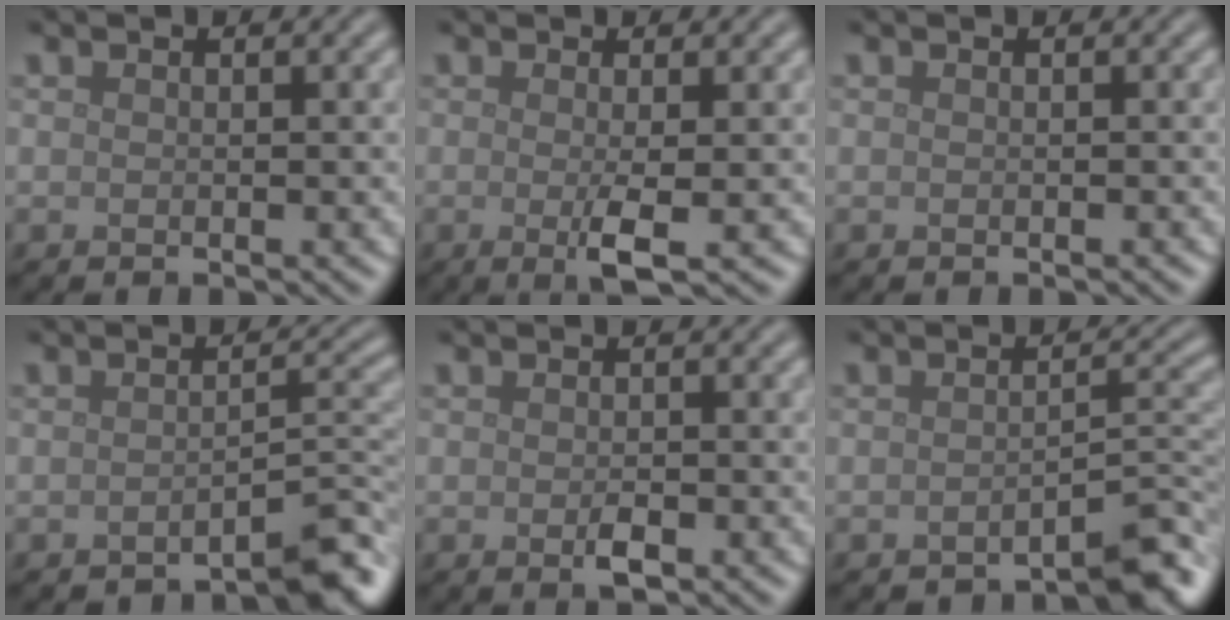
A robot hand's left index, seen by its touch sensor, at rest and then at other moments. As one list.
[{"total": 2.7, "force": [-0.4, 0.4, 2.7], "torque": [-0.050, -0.009, -0.007]}, {"total": 0.0}, {"total": 3.5, "force": [-2.8, 0.5, 2.0], "torque": [-0.023, 0.012, -0.043]}, {"total": 1.5, "force": [-0.6, 0.7, 1.3], "torque": [-0.023, -0.003, -0.010]}, {"total": 3.4, "force": [-2.7, 0.5, 2.0], "torque": [-0.021, 0.012, -0.043]}]